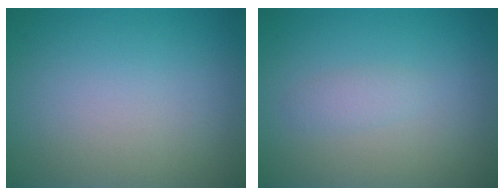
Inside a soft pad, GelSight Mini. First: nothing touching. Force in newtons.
{"total": 1.0, "press": 1.0, "slide": 0.0}